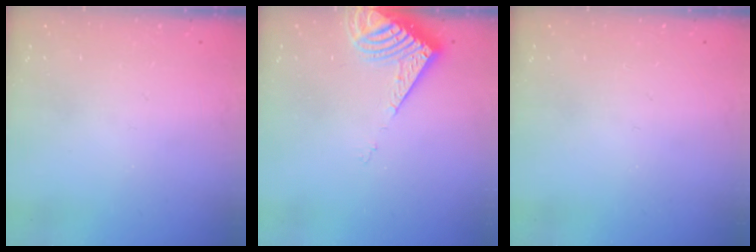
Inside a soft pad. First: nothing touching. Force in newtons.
{"total": 7.9, "press": 7.9, "slide": 0.8}
{"total": 0.0}